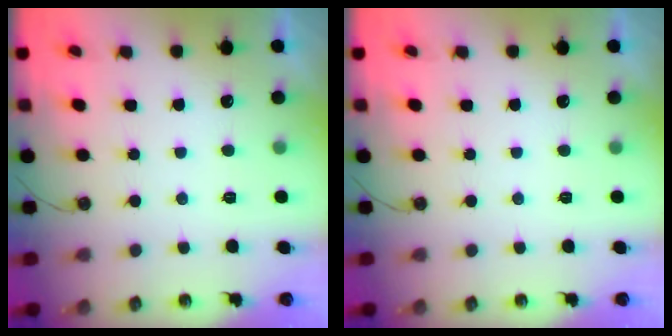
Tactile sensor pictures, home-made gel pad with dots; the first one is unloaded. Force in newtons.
{"total": 0.0}